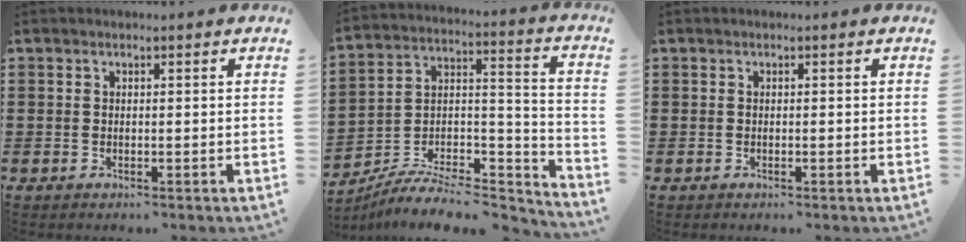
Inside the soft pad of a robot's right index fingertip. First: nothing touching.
{"total": 7.7, "force": [-6.7, 2.3, 3.2], "torque": [-0.052, 0.009, -0.131]}
{"total": 0.0}